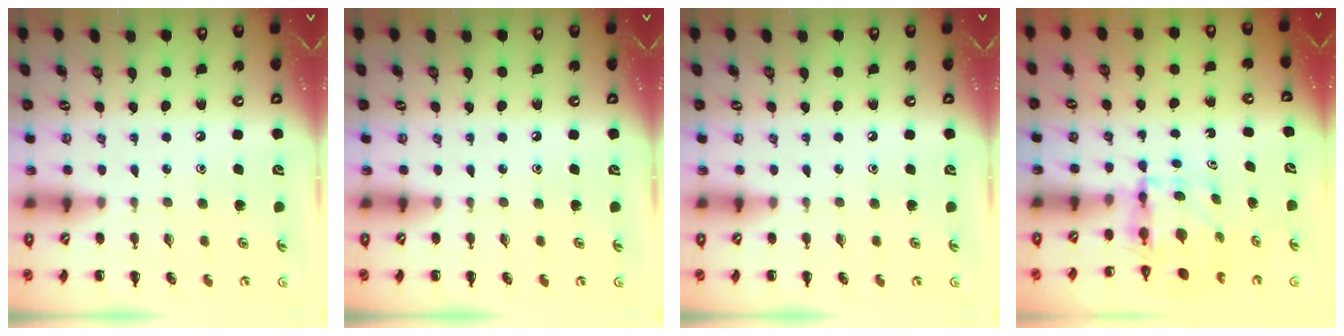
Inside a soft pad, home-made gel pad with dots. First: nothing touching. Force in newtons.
{"total": 0.0}
{"total": 0.0}
{"total": 3.9, "press": 3.9, "slide": 0.3}